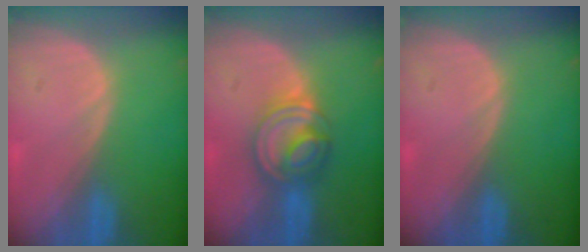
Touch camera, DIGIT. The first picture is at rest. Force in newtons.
{"total": 7.0, "press": 6.3, "slide": 3.1}
{"total": 0.0}